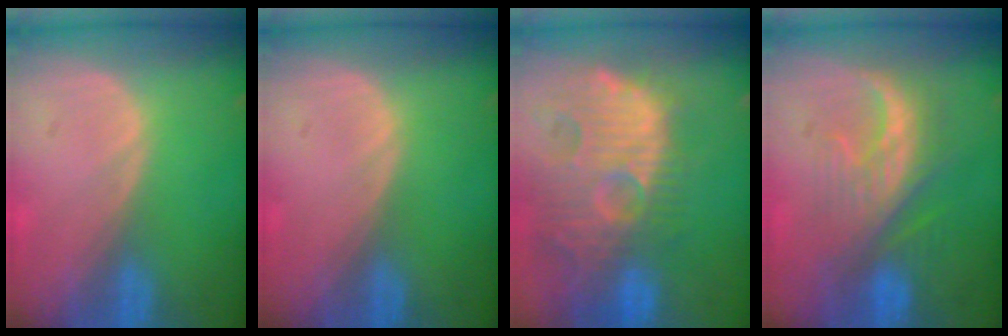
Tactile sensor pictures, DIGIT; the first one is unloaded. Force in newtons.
{"total": 0.0}
{"total": 14.4, "press": 12.6, "slide": 7.0}
{"total": 8.3, "press": 8.1, "slide": 2.0}